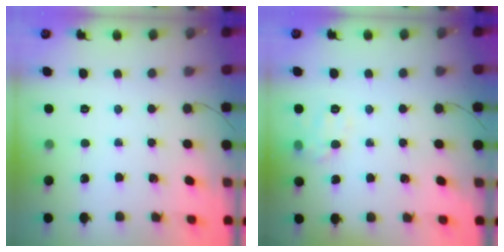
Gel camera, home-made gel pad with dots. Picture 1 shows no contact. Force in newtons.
{"total": 9.1, "press": 9.1, "slide": 0.6}